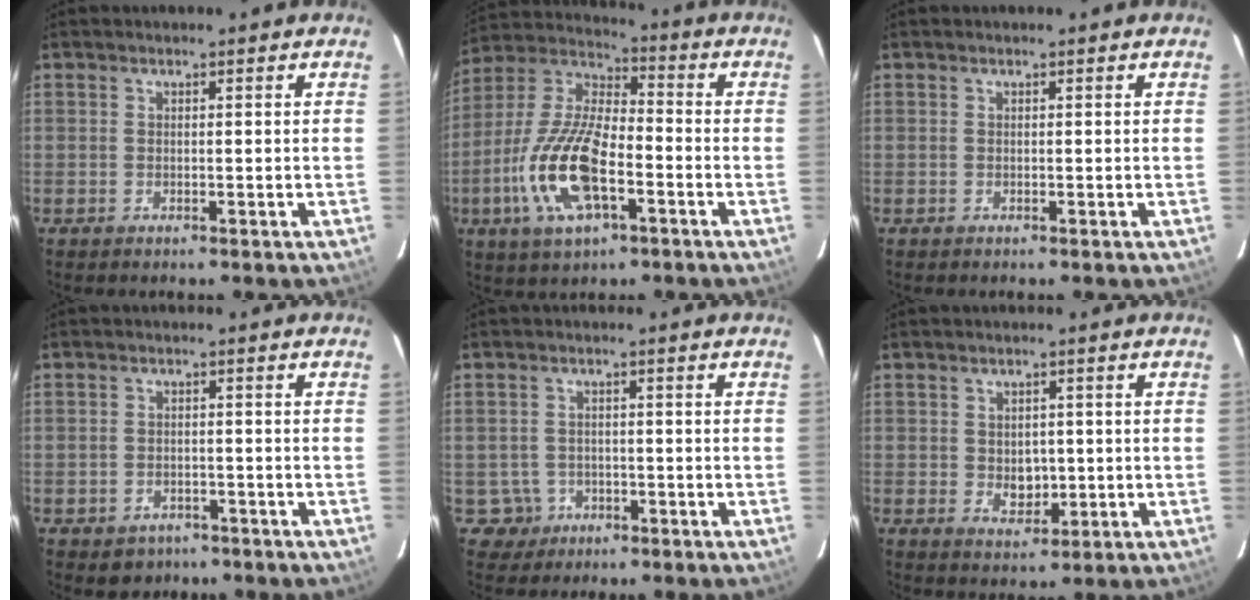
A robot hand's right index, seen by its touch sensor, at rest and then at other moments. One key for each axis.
{"total": 17.3, "fx": -5.9, "fy": 7.0, "fz": 14.7, "tx": -0.316, "ty": -0.009, "tz": -0.113}
{"total": 0.0}
{"total": 4.2, "fx": -2.7, "fy": 3.1, "fz": 0.8, "tx": -0.025, "ty": 0.005, "tz": -0.032}
{"total": 4.1, "fx": -1.5, "fy": 3.8, "fz": -0.1, "tx": -0.010, "ty": 0.016, "tz": -0.022}
{"total": 4.3, "fx": -0.2, "fy": 3.5, "fz": 2.5, "tx": -0.039, "ty": -0.001, "tz": 0.004}